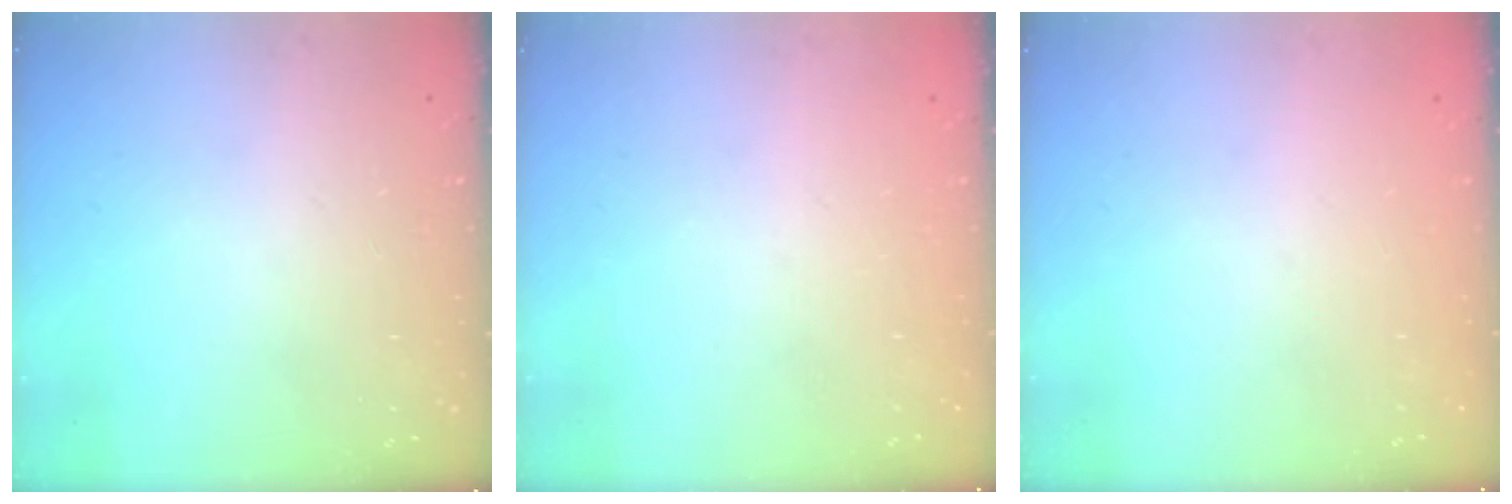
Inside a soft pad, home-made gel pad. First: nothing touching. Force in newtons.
{"total": 0.0}
{"total": 0.0}